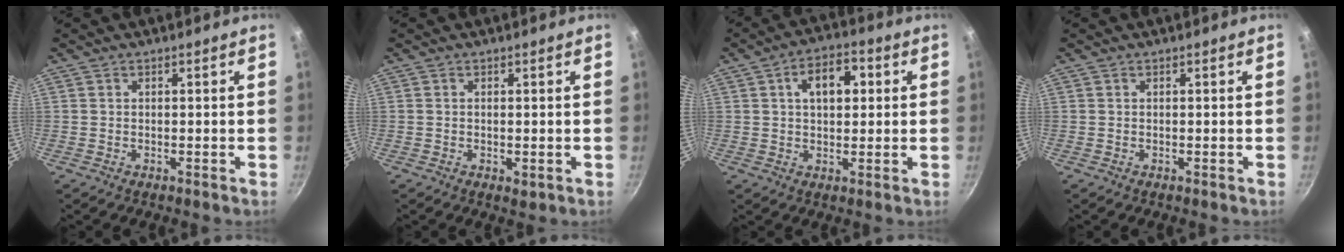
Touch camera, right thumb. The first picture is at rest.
{"total": 1.4, "force": [-0.1, 0.7, 1.2], "torque": [-0.018, -0.006, -0.002]}
{"total": 8.4, "force": [1.9, 5.1, 6.4], "torque": [-0.071, 0.013, 0.024]}
{"total": 0.0}